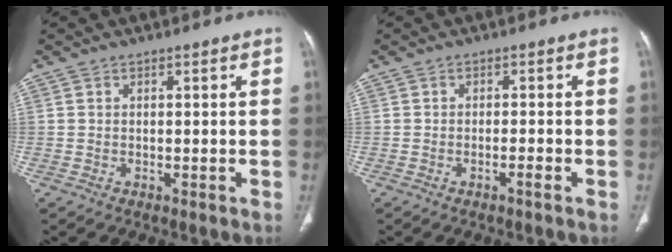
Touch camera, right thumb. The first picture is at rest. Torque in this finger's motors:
{"motor_torque": [-0.21, -0.02, -0.26, -0.02, -0.04]}